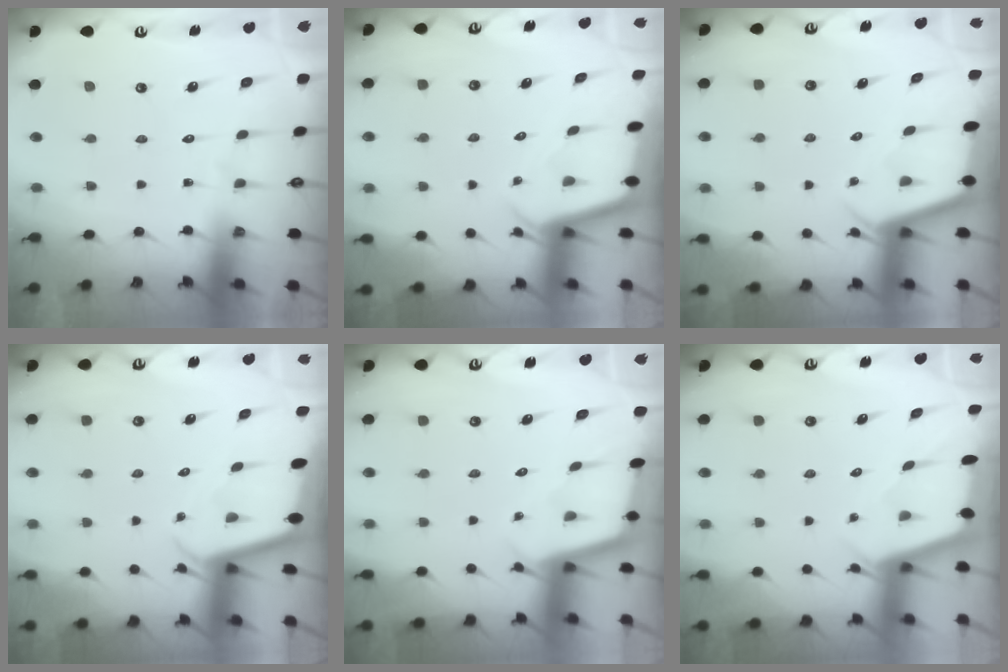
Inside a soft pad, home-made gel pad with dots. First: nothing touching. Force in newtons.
{"total": 2.3, "press": 2.3, "slide": 0.0}
{"total": 2.9, "press": 2.8, "slide": 0.3}
{"total": 2.2, "press": 2.2, "slide": 0.1}
{"total": 2.5, "press": 2.5, "slide": 0.2}
{"total": 2.0, "press": 2.0, "slide": 0.3}